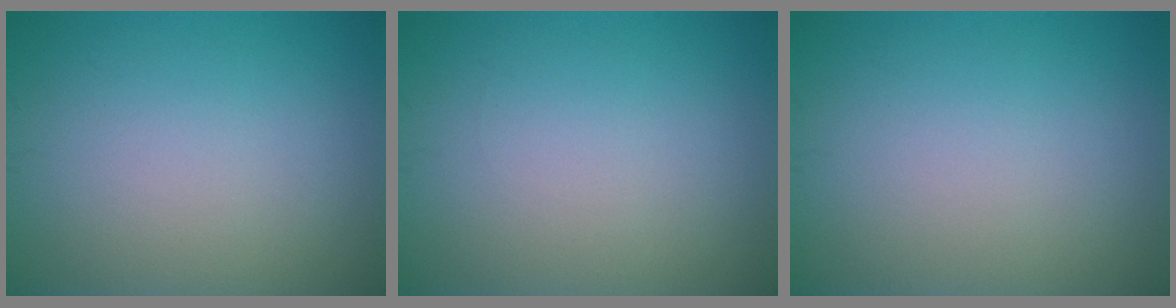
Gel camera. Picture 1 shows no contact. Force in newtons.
{"total": 0.0}
{"total": 0.0}